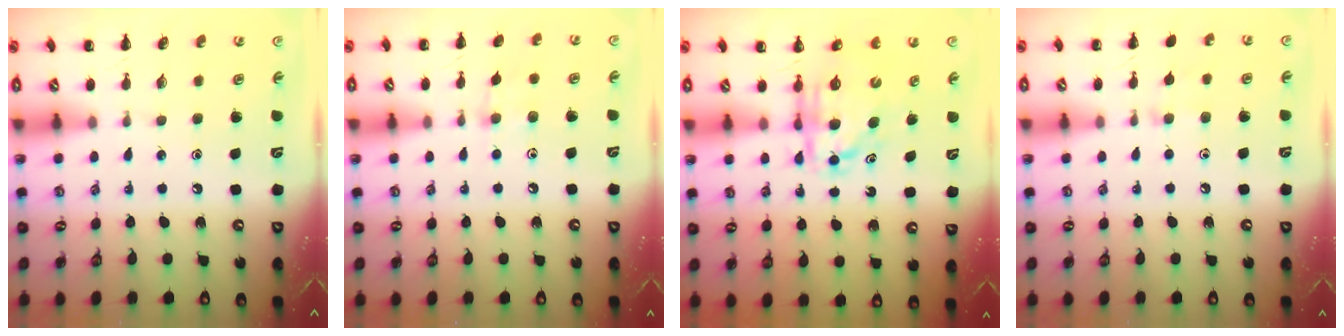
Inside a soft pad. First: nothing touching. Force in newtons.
{"total": 3.5, "press": 3.3, "slide": 1.2}
{"total": 6.6, "press": 6.5, "slide": 1.1}
{"total": 6.5, "press": 6.2, "slide": 1.8}